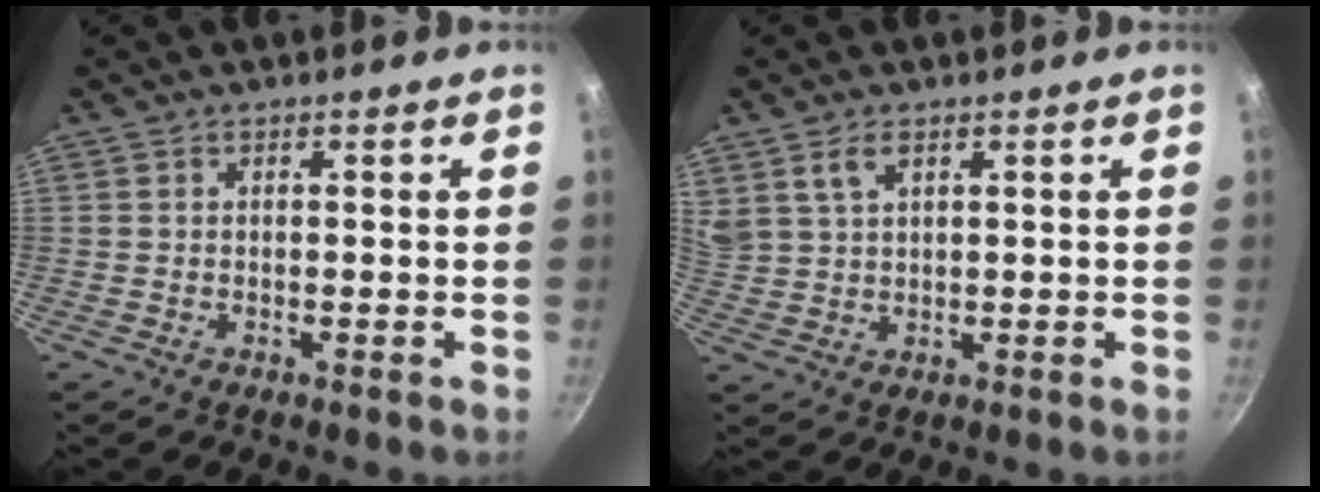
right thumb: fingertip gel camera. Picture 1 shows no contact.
{"total": 5.2, "force": [3.0, 2.8, 3.2], "torque": [-0.053, -0.006, 0.065]}